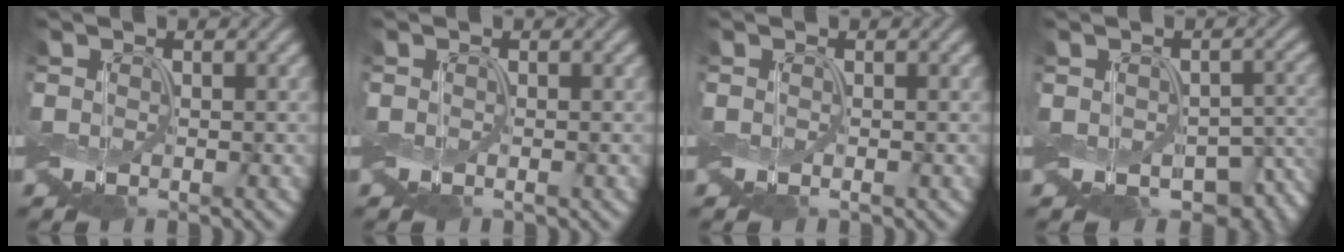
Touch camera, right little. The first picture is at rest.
{"total": 0.0}
{"total": 0.0}
{"total": 8.3, "force": [-3.9, 5.5, 4.7], "torque": [-0.058, -0.014, -0.050]}